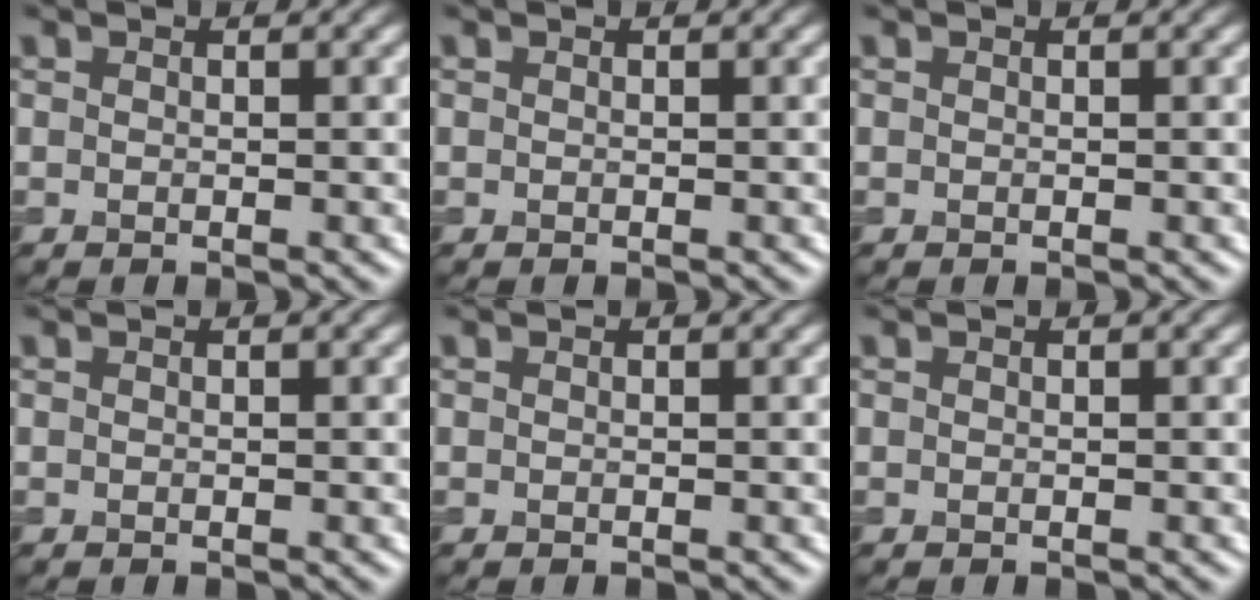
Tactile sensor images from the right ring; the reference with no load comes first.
{"total": 0.0}
{"total": 0.0}
{"total": 0.0}
{"total": 0.0}
{"total": 0.0}